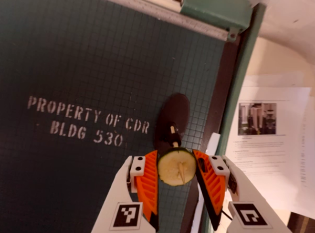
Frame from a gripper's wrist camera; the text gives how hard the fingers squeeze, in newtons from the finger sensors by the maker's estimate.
{"total": 9.1, "left": 9.1, "right": 9.2}